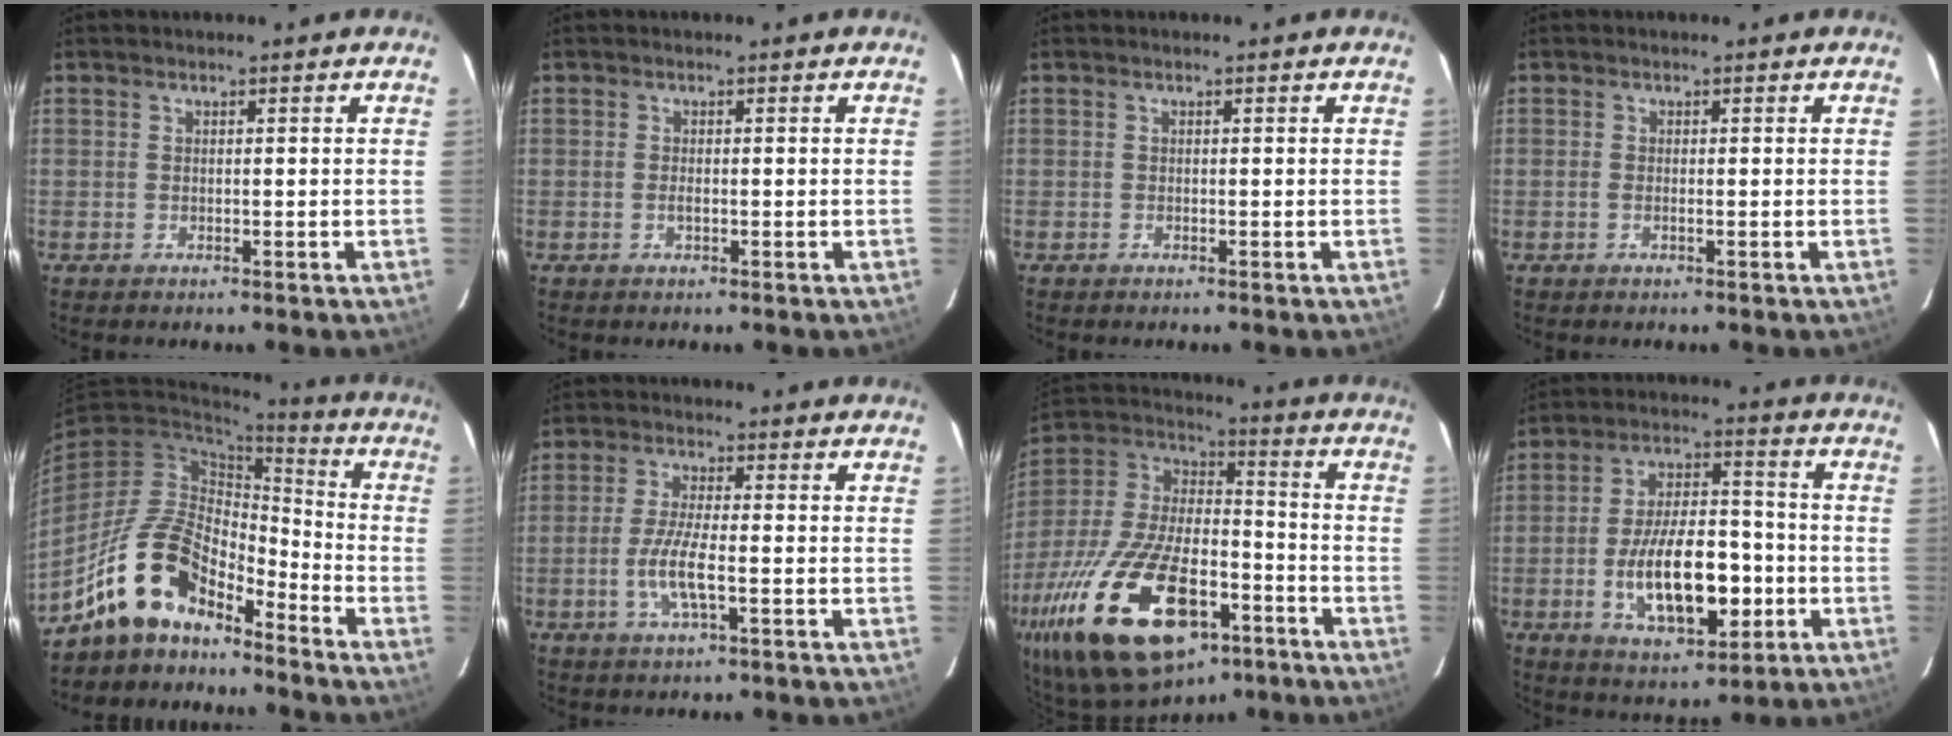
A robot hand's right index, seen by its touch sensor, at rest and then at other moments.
{"total": 1.0, "force": [-0.3, 0.4, 0.8], "torque": [-0.017, 0.000, -0.006]}
{"total": 0.0}
{"total": 0.9, "force": [-0.3, 0.0, 0.8], "torque": [-0.018, 0.000, -0.008]}
{"total": 14.0, "force": [-11.0, 5.7, 6.5], "torque": [-0.128, 0.020, -0.207]}
{"total": 6.9, "force": [-2.0, 1.2, 6.5], "torque": [-0.132, -0.005, -0.041]}
{"total": 30.5, "force": [-15.5, 14.2, 22.1], "torque": [-0.452, -0.029, -0.257]}
{"total": 16.5, "force": [-4.4, 7.4, 14.1], "torque": [-0.265, 0.003, -0.059]}